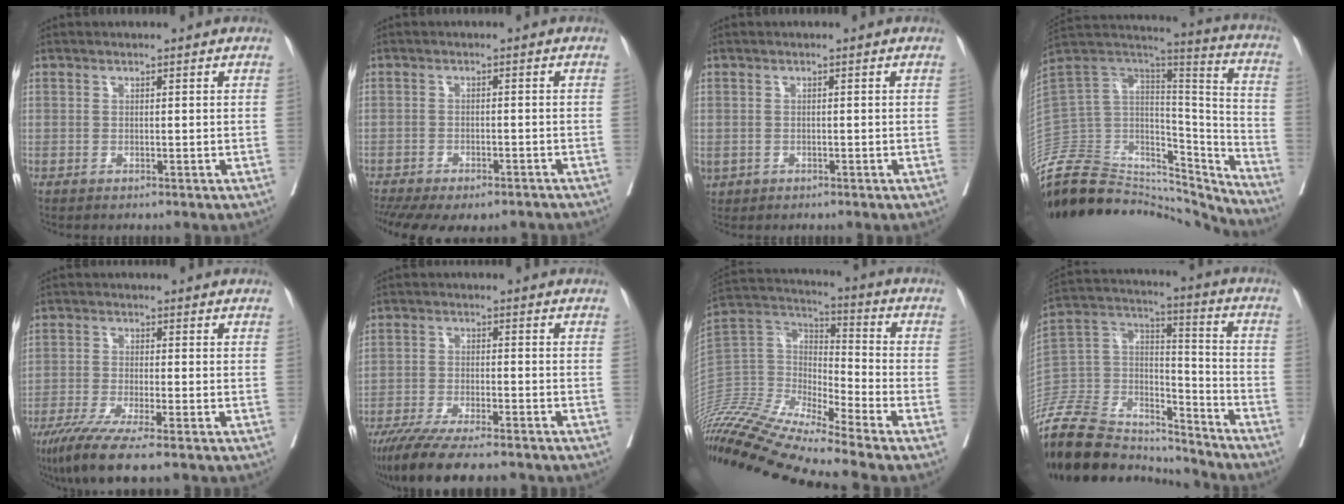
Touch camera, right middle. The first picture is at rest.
{"total": 13.9, "force": [-10.9, 5.4, 6.8], "torque": [-0.159, -0.010, -0.145]}
{"total": 1.9, "force": [-0.5, 1.6, 1.0], "torque": [-0.029, -0.004, 0.002]}
{"total": 34.4, "force": [-30.7, 10.3, 11.7], "torque": [-0.232, 0.006, -0.469]}
{"total": 8.3, "force": [-5.7, 0.1, 6.0], "torque": [-0.103, -0.023, -0.096]}
{"total": 13.6, "force": [-11.3, 1.8, 7.3], "torque": [-0.123, -0.031, -0.179]}
{"total": 23.7, "force": [-21.3, 0.3, 10.4], "torque": [-0.245, -0.003, -0.394]}
{"total": 26.8, "force": [-23.4, 8.7, 9.7], "torque": [-0.252, 0.001, -0.400]}